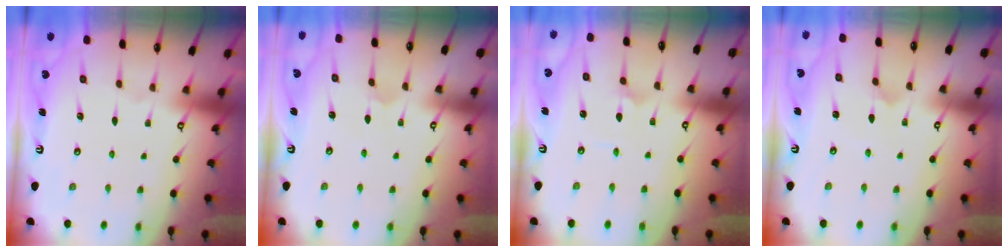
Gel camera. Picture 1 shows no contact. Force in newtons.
{"total": 1.9, "press": 1.9, "slide": 0.1}
{"total": 2.7, "press": 2.7, "slide": 0.2}
{"total": 2.3, "press": 2.3, "slide": 0.2}